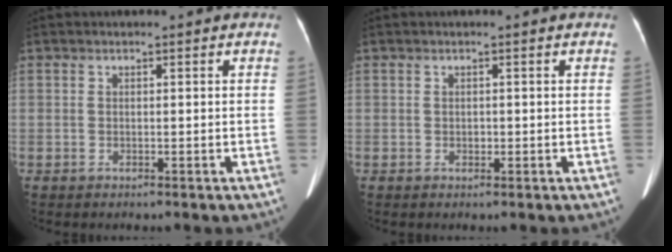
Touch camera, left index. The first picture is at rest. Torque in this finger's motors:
{"motor_torque": [0.00, -0.01, 0.00, -0.01]}